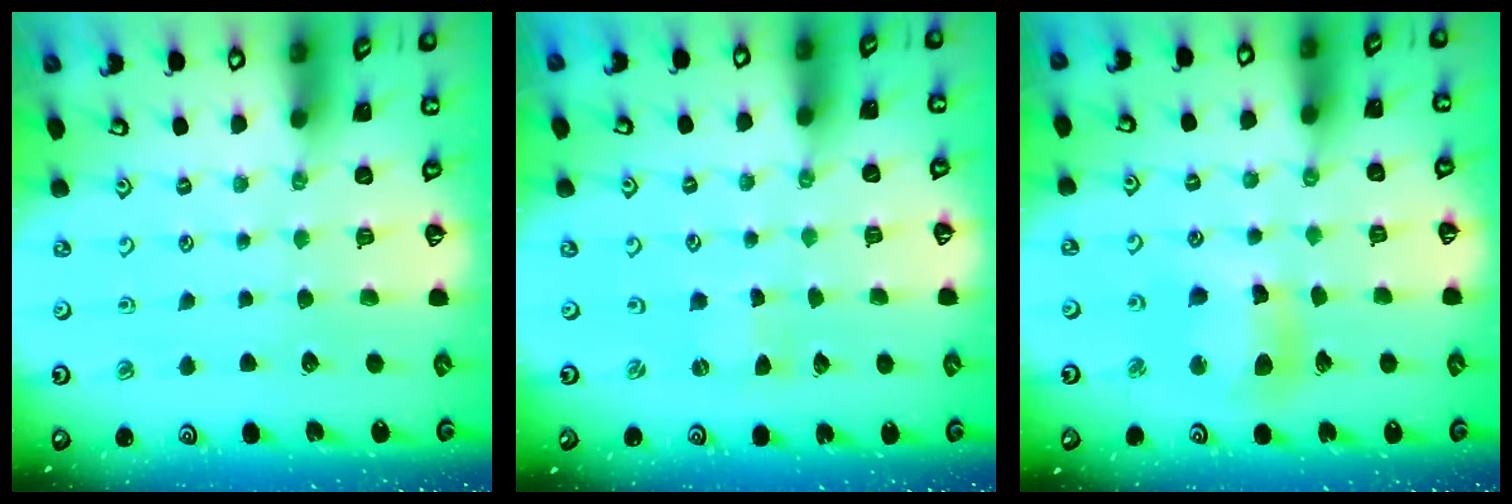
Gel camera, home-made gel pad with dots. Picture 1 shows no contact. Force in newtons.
{"total": 0.0}
{"total": 11.0, "press": 10.9, "slide": 1.6}